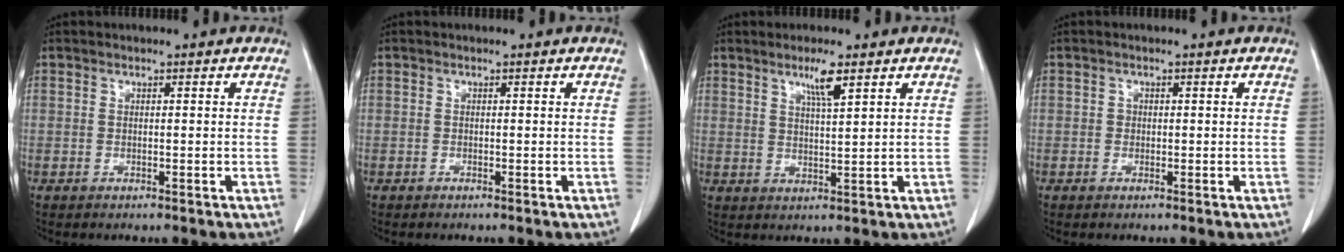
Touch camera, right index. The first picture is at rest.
{"total": 0.0}
{"total": 4.0, "force": [2.5, 0.0, 3.1], "torque": [-0.059, -0.005, 0.046]}
{"total": 0.7, "force": [0.0, 0.6, 0.2], "torque": [0.002, 0.003, -0.001]}